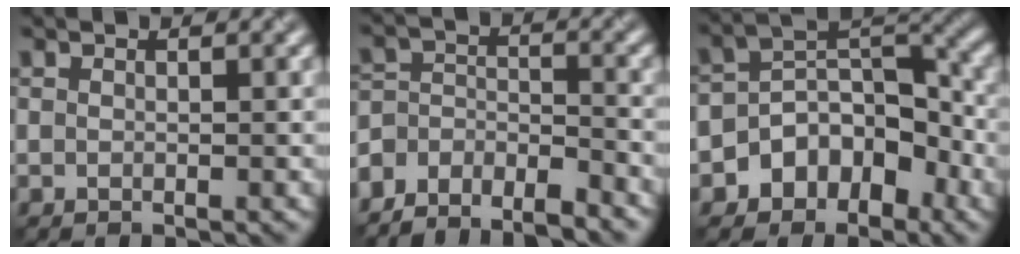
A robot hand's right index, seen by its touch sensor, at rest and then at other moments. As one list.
[{"total": 6.0, "force": [-5.6, 1.8, 1.6], "torque": [-0.031, -0.002, -0.101]}, {"total": 5.9, "force": [-3.0, 4.2, 2.7], "torque": [-0.017, 0.014, -0.057]}]